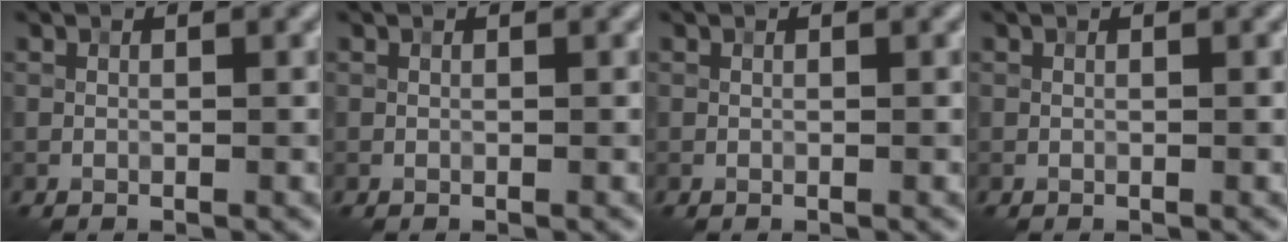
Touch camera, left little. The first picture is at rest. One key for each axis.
{"total": 0.0}
{"total": 0.0}
{"total": 0.0}